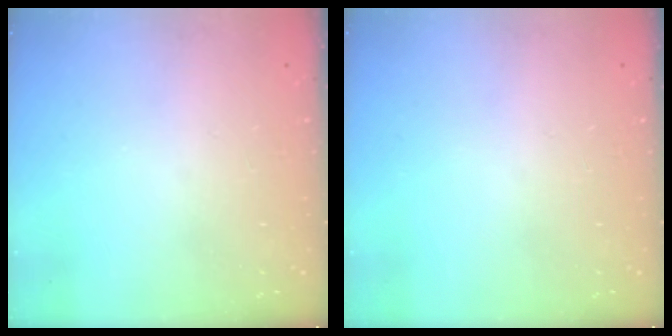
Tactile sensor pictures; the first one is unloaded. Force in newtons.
{"total": 0.0}